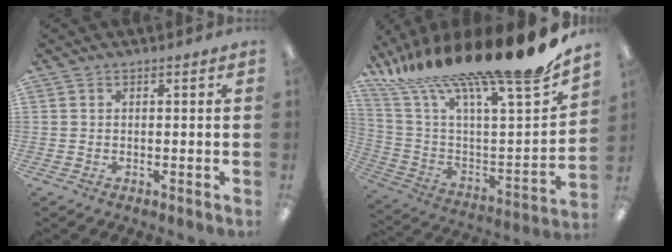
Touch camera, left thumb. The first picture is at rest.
{"total": 22.6, "force": [18.2, 0.5, 13.4], "torque": [-0.192, -0.154, 0.286]}